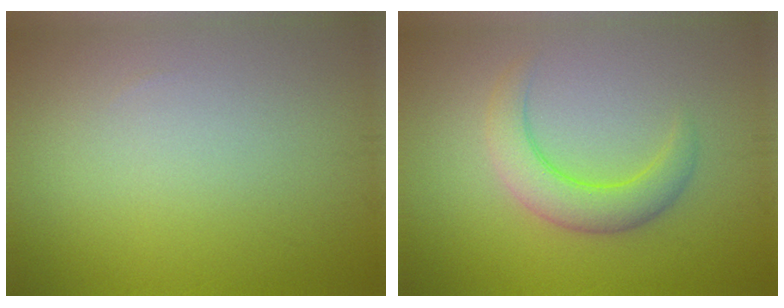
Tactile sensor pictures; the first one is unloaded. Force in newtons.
{"total": 3.8, "press": 3.8, "slide": 0.1}